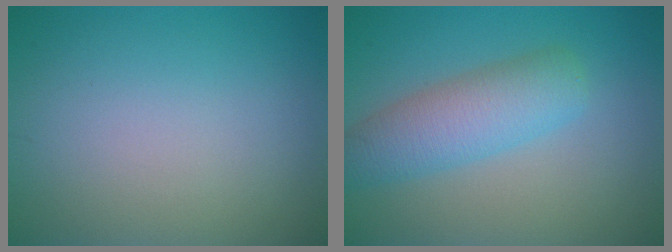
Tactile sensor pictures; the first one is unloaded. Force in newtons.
{"total": 4.9, "press": 4.9, "slide": 0.1}